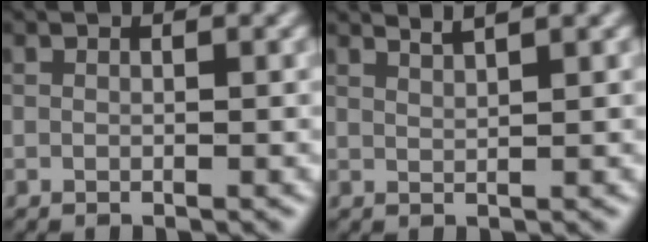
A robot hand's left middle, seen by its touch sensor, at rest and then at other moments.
{"total": 1.8, "force": [1.6, 0.3, 0.9], "torque": [-0.004, 0.005, 0.016]}